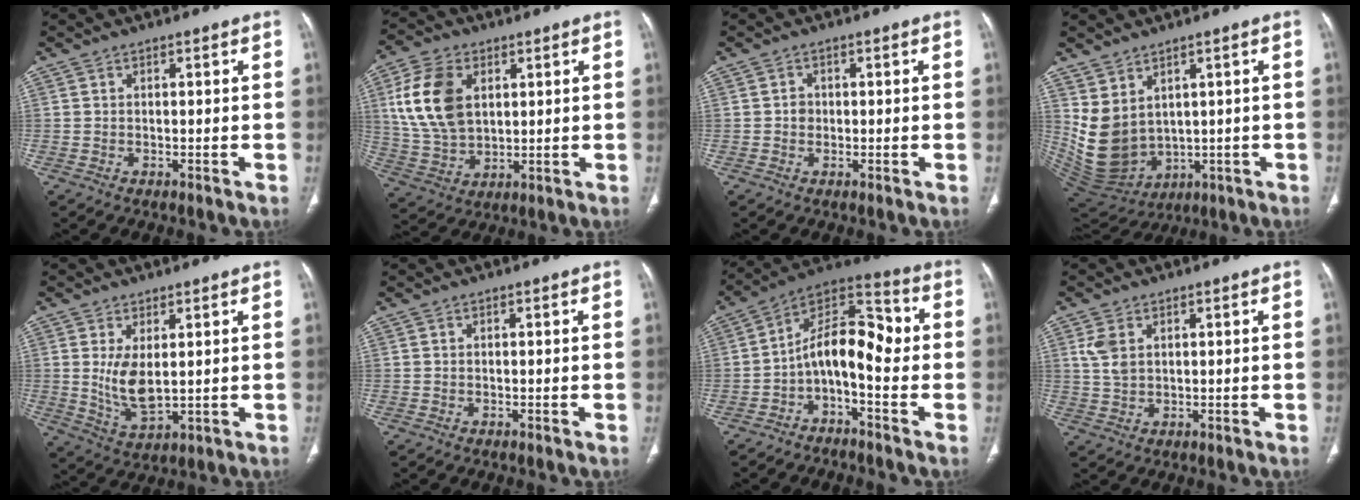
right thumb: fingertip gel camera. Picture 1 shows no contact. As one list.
[{"total": 14.1, "force": [3.8, 9.3, 9.8], "torque": [-0.179, -0.006, 0.078]}, {"total": 1.7, "force": [-0.2, 1.5, 0.7], "torque": [0.005, 0.007, -0.006]}, {"total": 11.8, "force": [2.4, 9.0, 7.4], "torque": [-0.131, -0.018, 0.088]}, {"total": 7.1, "force": [1.0, 3.4, 6.2], "torque": [-0.109, -0.019, 0.033]}, {"total": 0.0}, {"total": 12.1, "force": [-1.9, 6.0, 10.4], "torque": [-0.150, 0.068, -0.042]}, {"total": 3.8, "force": [1.3, 2.4, 2.6], "torque": [-0.054, 0.001, 0.034]}]